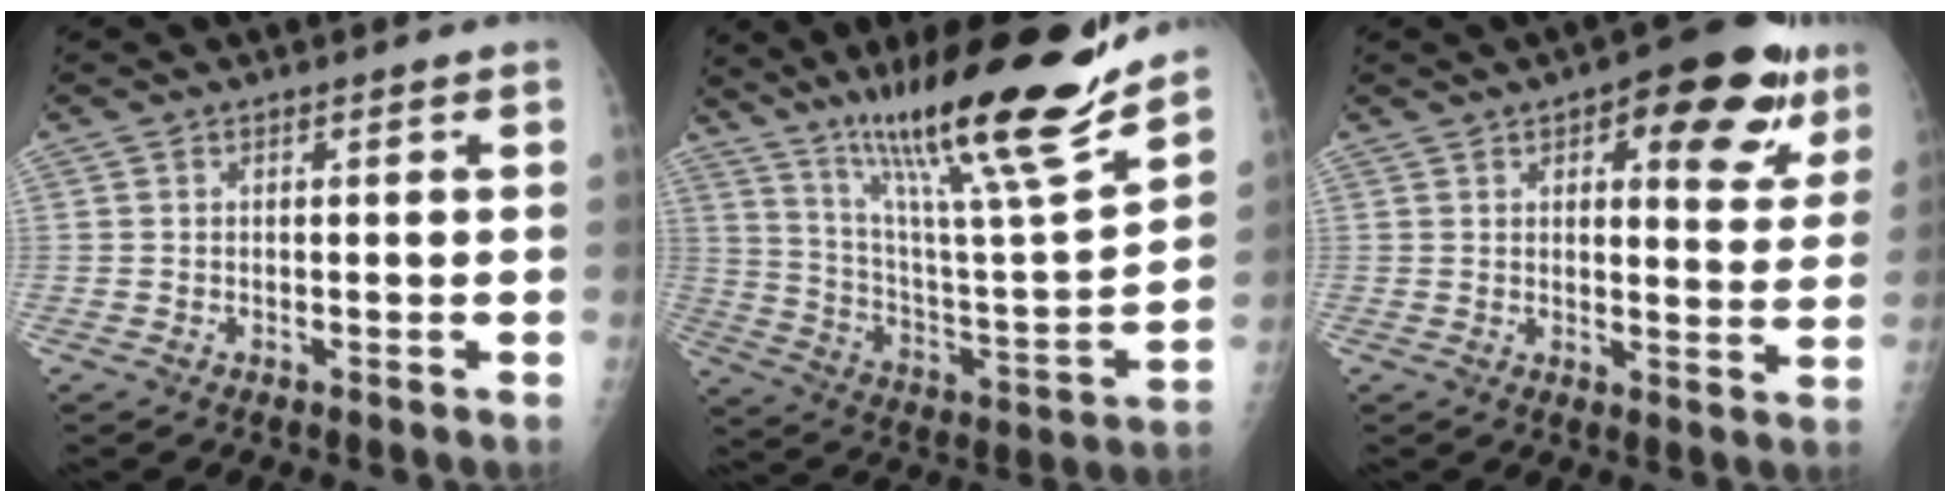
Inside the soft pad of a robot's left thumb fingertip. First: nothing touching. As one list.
[{"total": 26.3, "force": [19.2, 2.4, 17.9], "torque": [-0.270, -0.081, 0.325]}, {"total": 14.7, "force": [7.3, 6.1, 11.2], "torque": [-0.091, -0.020, 0.089]}]